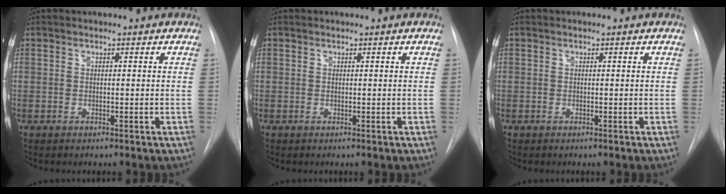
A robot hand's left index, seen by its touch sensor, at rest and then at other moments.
{"total": 0.0}
{"total": 0.0}